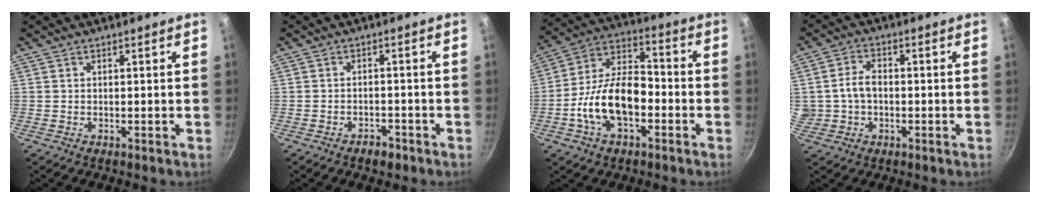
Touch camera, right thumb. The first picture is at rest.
{"total": 2.9, "force": [-2.1, 1.5, 1.3], "torque": [-0.014, 0.022, -0.026]}
{"total": 15.4, "force": [-4.5, 8.6, 11.9], "torque": [-0.187, 0.049, -0.094]}
{"total": 9.1, "force": [-0.1, 7.1, 5.7], "torque": [-0.089, 0.019, 0.001]}